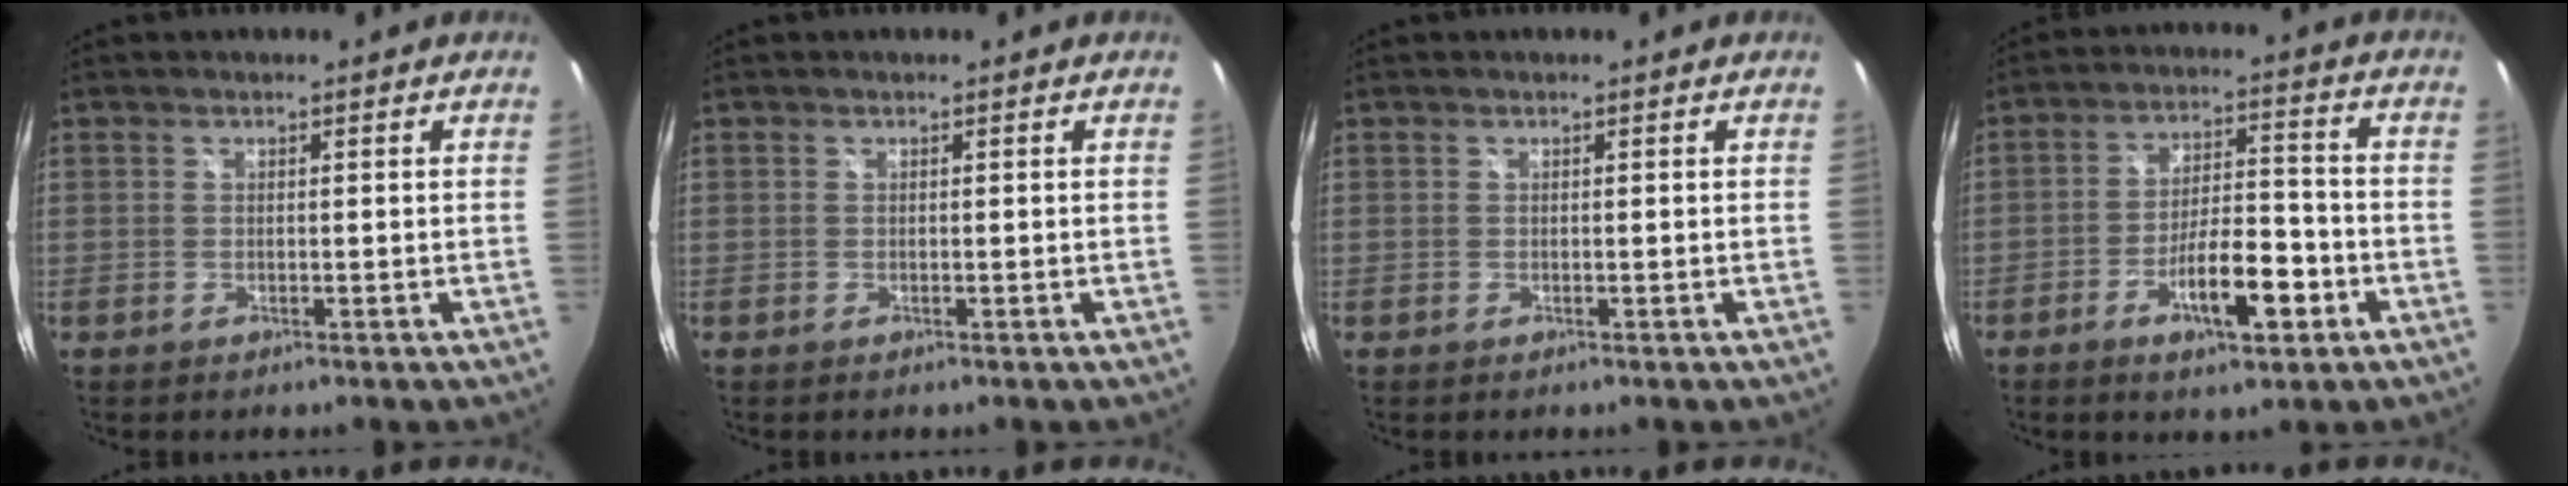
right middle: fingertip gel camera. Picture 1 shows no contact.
{"total": 0.0}
{"total": 0.0}
{"total": 10.3, "force": [-4.9, 3.2, 8.5], "torque": [-0.152, 0.007, -0.073]}